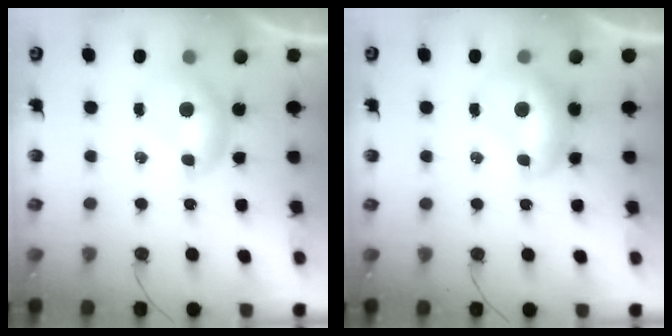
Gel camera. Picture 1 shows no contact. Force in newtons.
{"total": 1.6, "press": 1.6, "slide": 0.4}